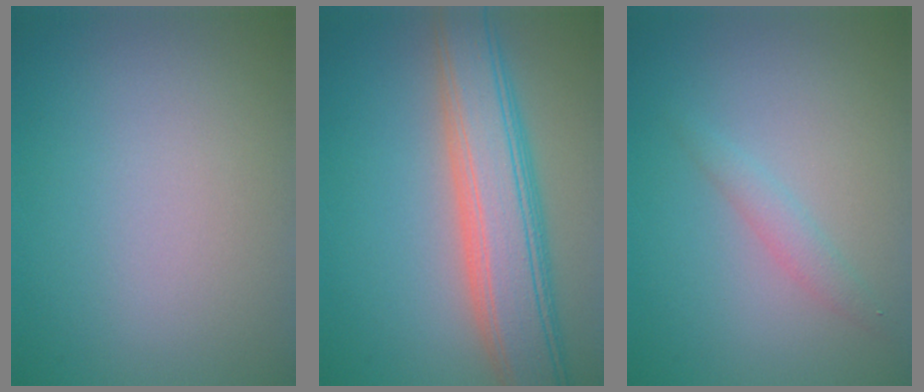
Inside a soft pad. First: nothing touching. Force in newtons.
{"total": 7.9, "press": 7.9, "slide": 0.3}
{"total": 1.4, "press": 1.4, "slide": 0.0}